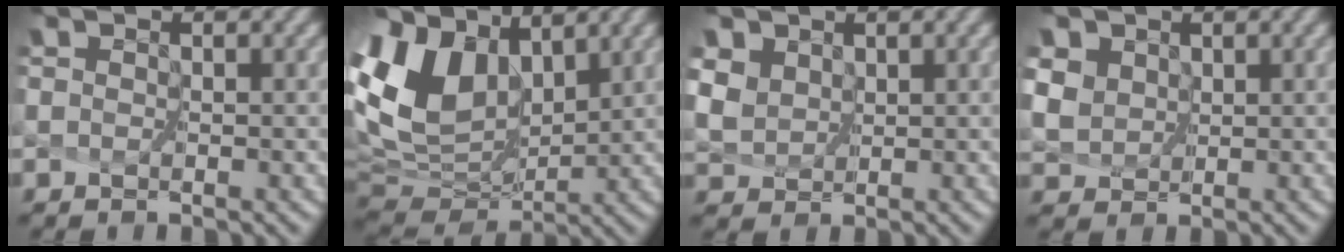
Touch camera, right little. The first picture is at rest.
{"total": 10.6, "force": [4.2, 6.9, 6.8], "torque": [-0.177, 0.016, 0.091]}
{"total": 3.8, "force": [2.3, 2.7, 1.2], "torque": [-0.067, -0.001, 0.057]}
{"total": 4.5, "force": [2.5, 3.4, 1.5], "torque": [-0.070, 0.006, 0.057]}